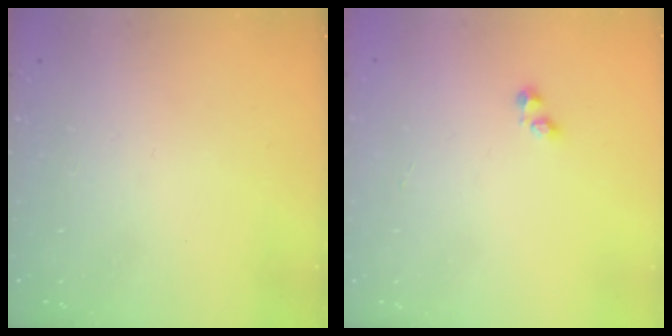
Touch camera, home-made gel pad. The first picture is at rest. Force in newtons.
{"total": 1.6, "press": 1.5, "slide": 0.4}